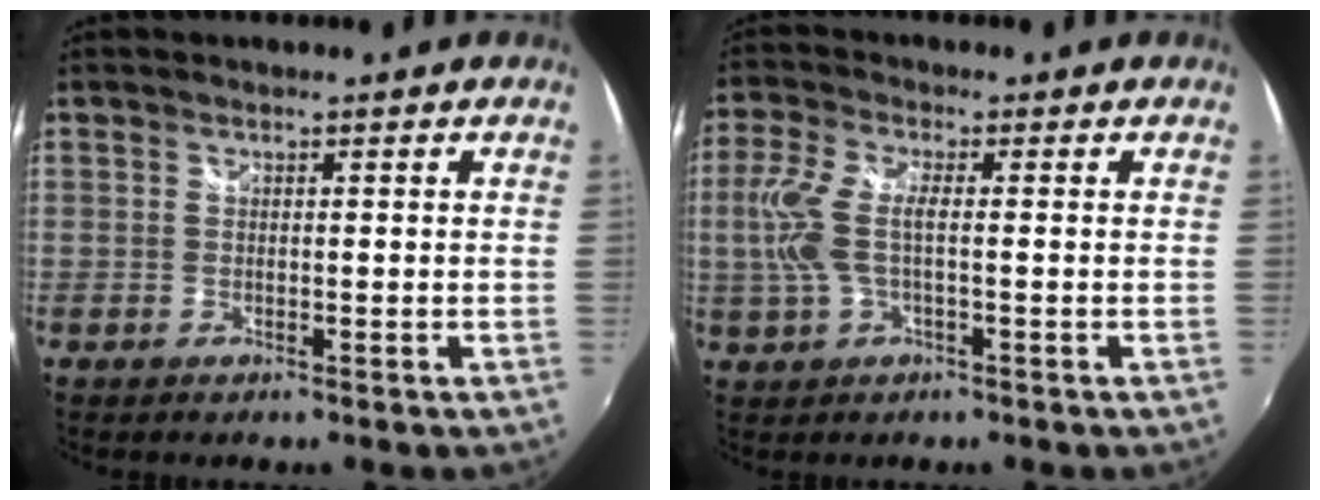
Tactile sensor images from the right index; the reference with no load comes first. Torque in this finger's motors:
{"motor_torque": [0.24, -0.01, 0.19, 0.09]}